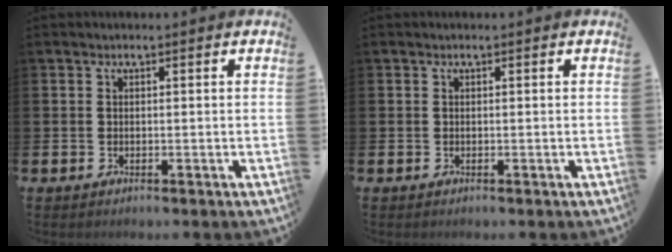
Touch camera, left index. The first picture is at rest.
{"total": 0.0}